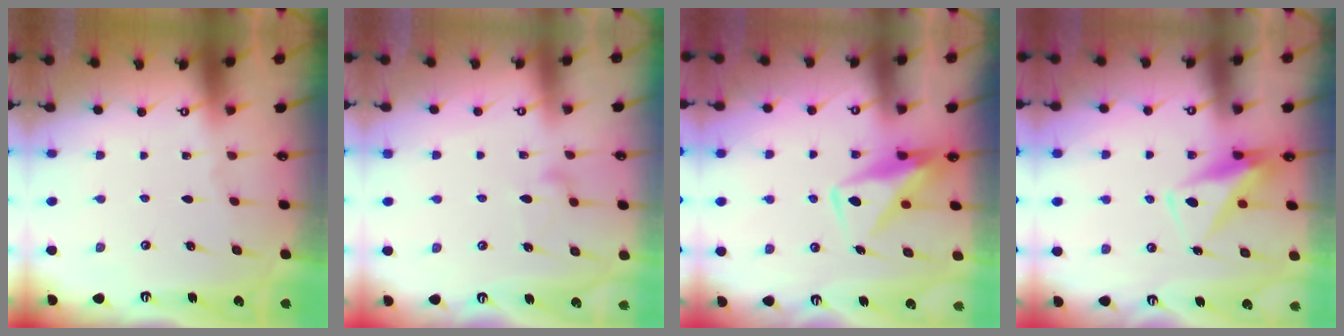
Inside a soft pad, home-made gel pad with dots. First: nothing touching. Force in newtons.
{"total": 9.8, "press": 9.8, "slide": 0.5}
{"total": 11.1, "press": 11.1, "slide": 1.0}
{"total": 7.8, "press": 7.6, "slide": 1.4}